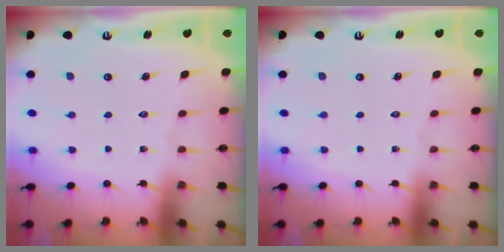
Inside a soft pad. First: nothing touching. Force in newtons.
{"total": 0.0}